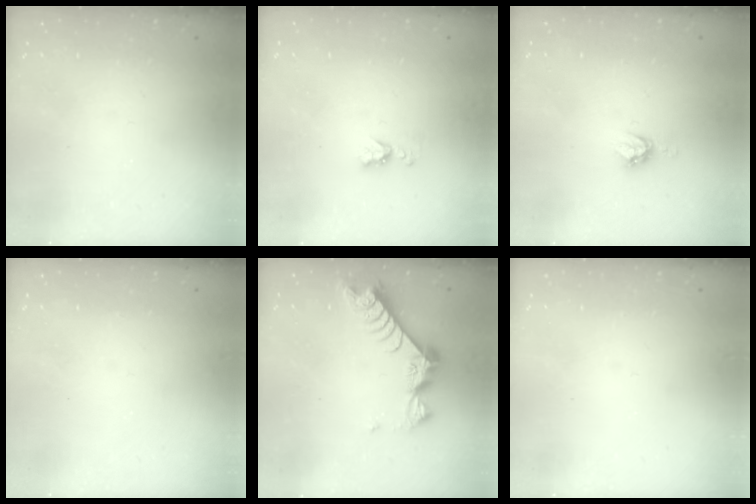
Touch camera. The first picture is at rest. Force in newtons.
{"total": 4.5, "press": 4.5, "slide": 0.5}
{"total": 4.9, "press": 4.9, "slide": 0.1}
{"total": 0.0}
{"total": 9.4, "press": 9.4, "slide": 0.9}
{"total": 0.0}